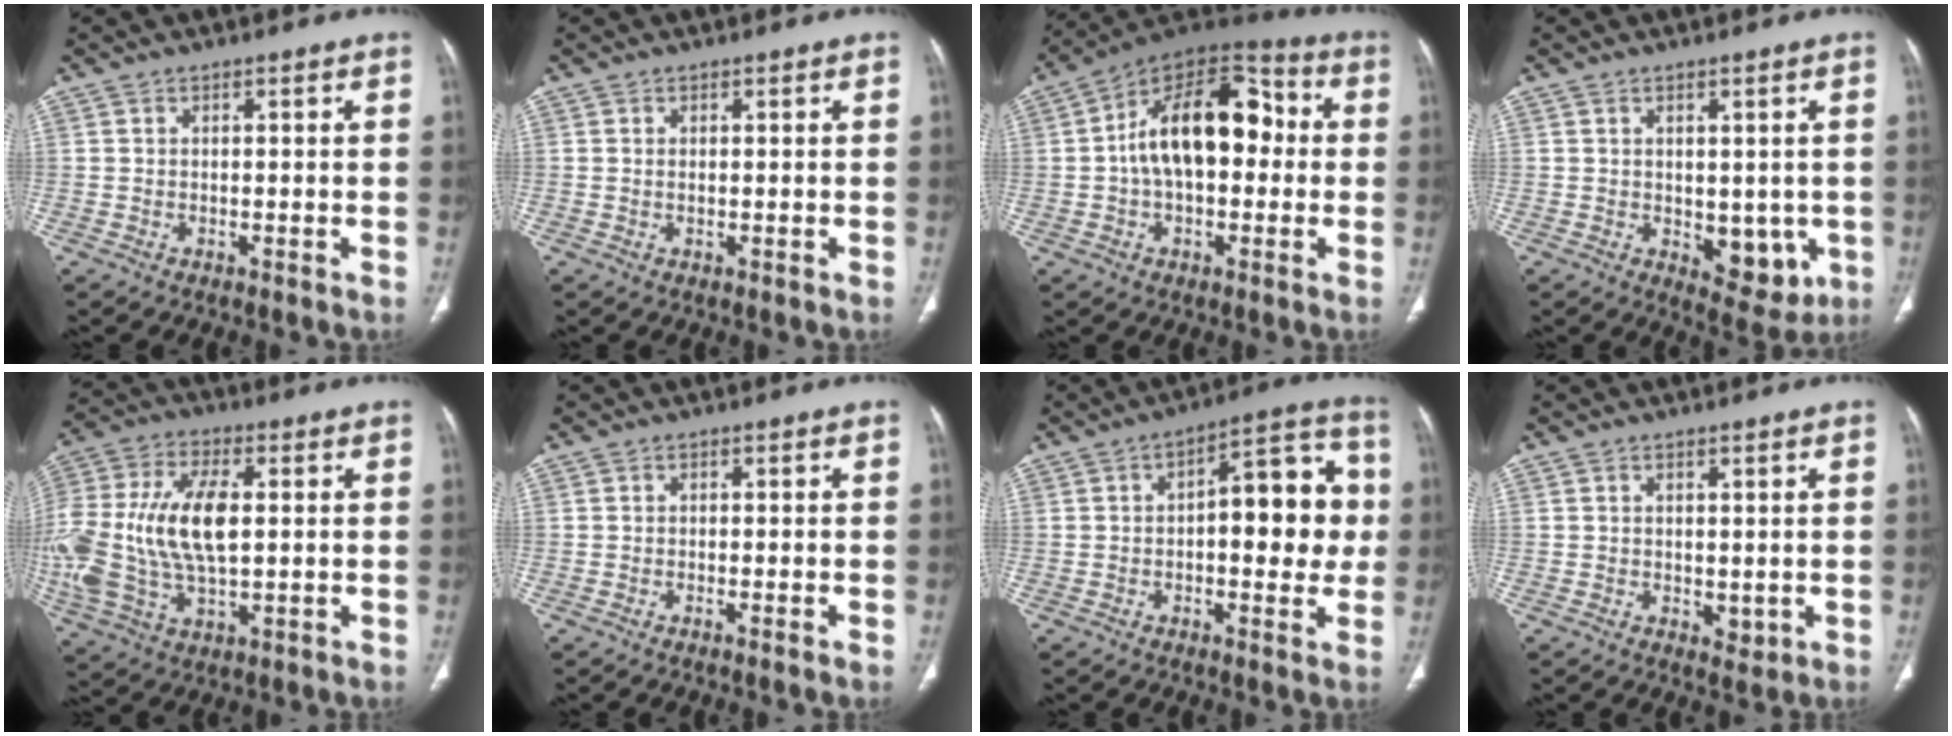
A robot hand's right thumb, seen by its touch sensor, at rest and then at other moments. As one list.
[{"total": 0.6, "force": [0.1, 0.3, 0.5], "torque": [-0.013, 0.000, 0.004]}, {"total": 19.0, "force": [1.0, 11.1, 15.4], "torque": [-0.223, 0.046, 0.007]}, {"total": 7.8, "force": [-1.2, 4.8, 6.0], "torque": [-0.040, -0.014, -0.001]}, {"total": 22.5, "force": [1.0, 12.0, 19.1], "torque": [-0.441, 0.002, 0.019]}, {"total": 0.6, "force": [-0.3, 0.0, 0.5], "torque": [-0.013, -0.001, -0.006]}, {"total": 15.2, "force": [0.5, 6.9, 13.5], "torque": [-0.139, 0.028, 0.000]}, {"total": 2.1, "force": [0.3, 1.5, 1.4], "torque": [-0.016, -0.007, 0.011]}]